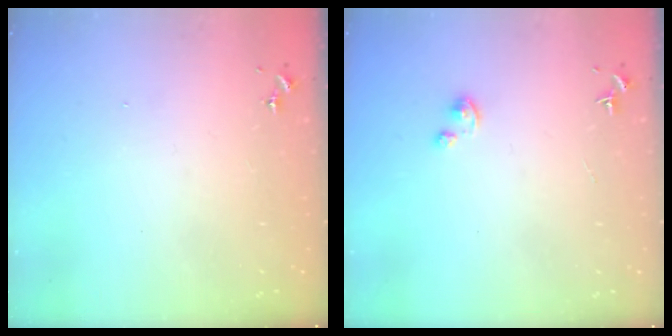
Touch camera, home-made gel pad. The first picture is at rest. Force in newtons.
{"total": 2.2, "press": 2.2, "slide": 0.2}